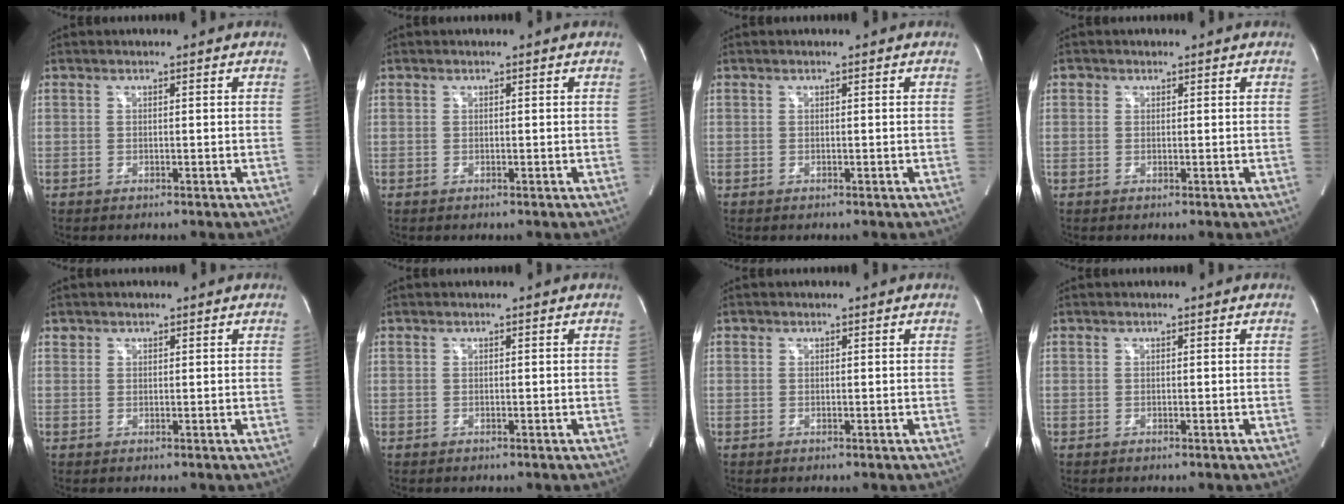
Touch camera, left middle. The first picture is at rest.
{"total": 0.0}
{"total": 0.0}
{"total": 0.7, "force": [0.3, 0.6, 0.0], "torque": [0.006, 0.001, 0.002]}
{"total": 0.9, "force": [0.7, 0.6, 0.0], "torque": [0.003, 0.005, 0.009]}
{"total": 0.0}
{"total": 0.0}
{"total": 0.0}